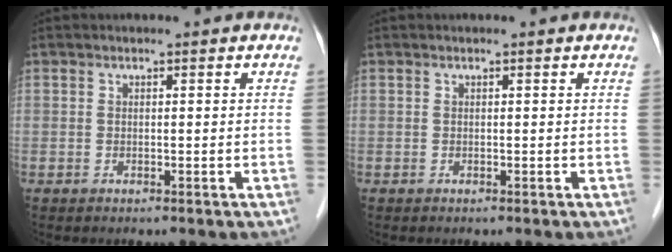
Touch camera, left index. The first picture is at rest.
{"total": 0.0}